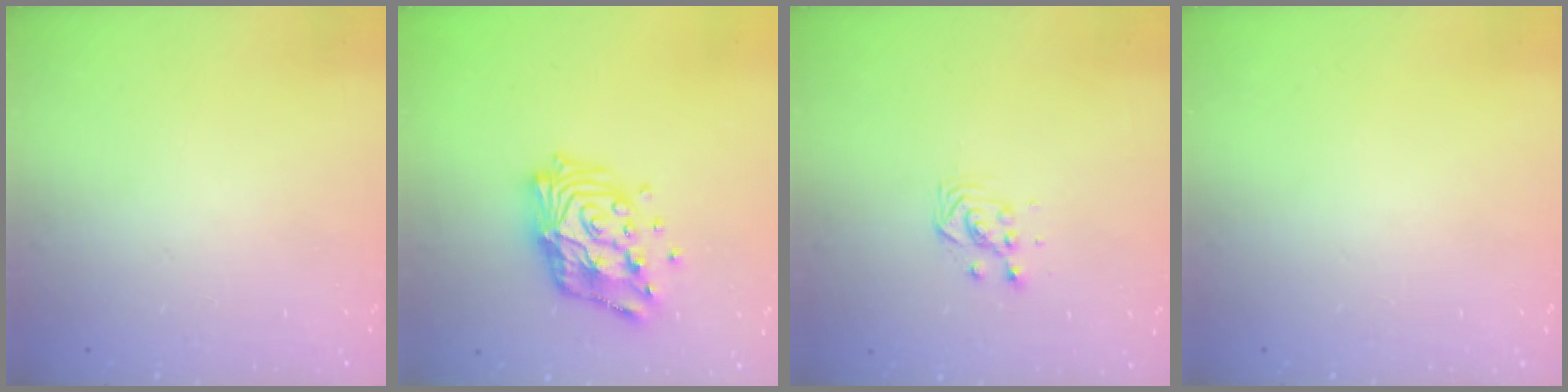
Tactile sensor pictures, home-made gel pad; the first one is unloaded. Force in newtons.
{"total": 15.7, "press": 15.7, "slide": 1.4}
{"total": 3.3, "press": 3.3, "slide": 0.3}
{"total": 0.0}